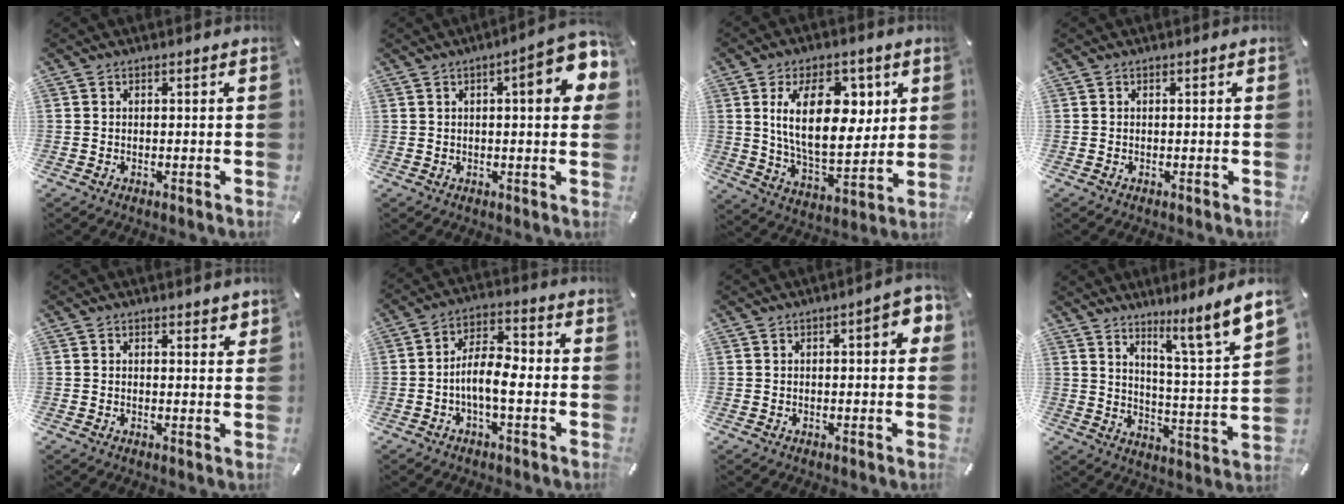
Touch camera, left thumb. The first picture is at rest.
{"total": 11.6, "force": [3.6, 3.0, 10.6], "torque": [-0.129, -0.019, 0.052]}
{"total": 18.6, "force": [6.0, 10.3, 14.3], "torque": [-0.252, -0.005, 0.097]}
{"total": 0.0}
{"total": 1.5, "force": [1.3, 0.4, 0.6], "torque": [-0.005, -0.007, 0.024]}
{"total": 8.5, "force": [-2.5, 3.6, 7.2], "torque": [-0.133, 0.013, -0.045]}
{"total": 6.4, "force": [1.3, 2.2, 5.8], "torque": [-0.068, -0.005, 0.014]}
{"total": 10.3, "force": [8.2, -0.4, 6.2], "torque": [-0.091, -0.081, 0.125]}